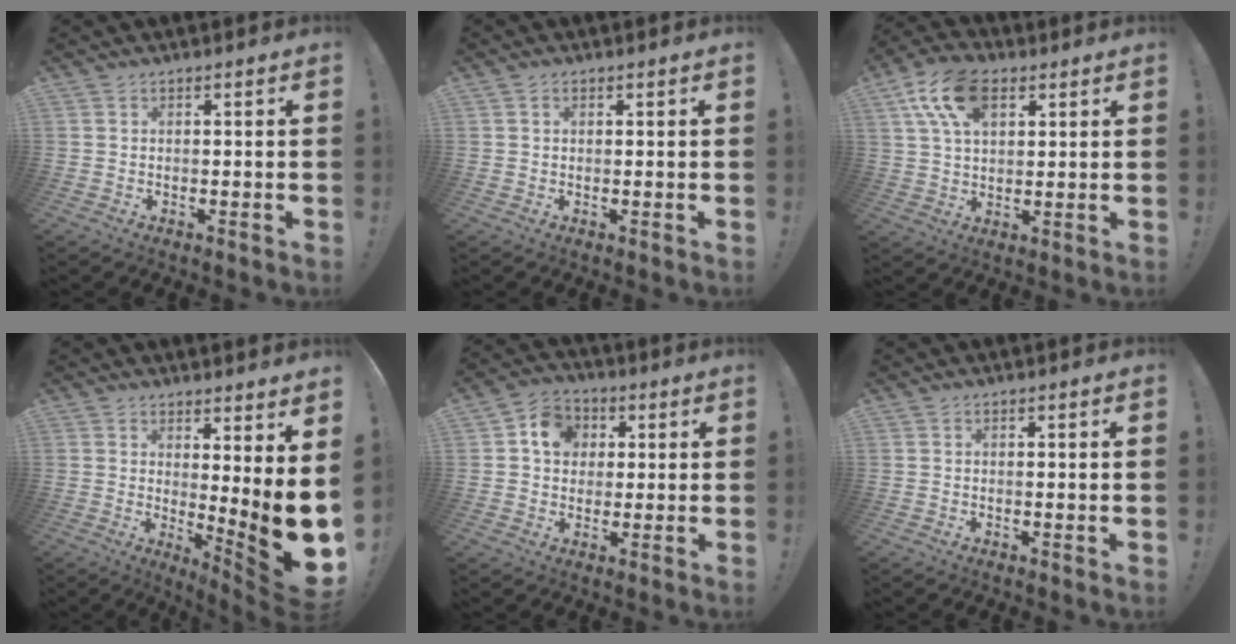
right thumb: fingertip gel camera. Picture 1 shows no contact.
{"total": 0.6, "force": [0.4, 0.3, 0.3], "torque": [0.001, -0.002, 0.006]}
{"total": 14.3, "force": [6.4, 8.1, 9.9], "torque": [-0.175, -0.014, 0.116]}
{"total": 9.6, "force": [0.3, -0.4, 9.6], "torque": [-0.133, -0.047, 0.009]}
{"total": 9.3, "force": [2.5, 7.9, 4.3], "torque": [-0.060, 0.000, 0.050]}
{"total": 0.5, "force": [0.0, -0.2, 0.5], "torque": [-0.006, -0.002, -0.001]}